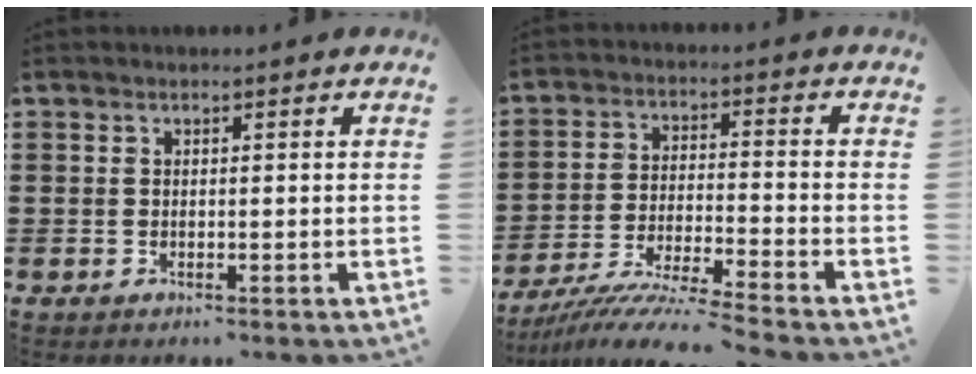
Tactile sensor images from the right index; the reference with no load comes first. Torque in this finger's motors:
{"motor_torque": [0.79, 1.35, 0.28, 0.08]}